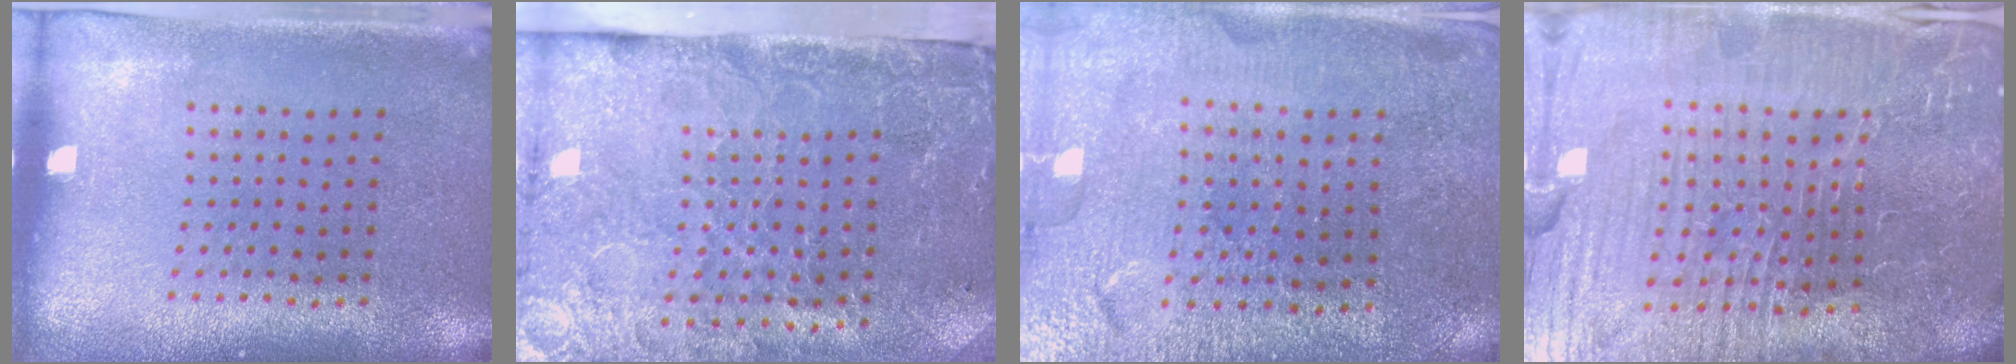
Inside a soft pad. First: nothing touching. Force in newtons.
{"total": 4.7, "press": 3.7, "slide": 3.0}
{"total": 3.1, "press": 3.1, "slide": 0.0}
{"total": 6.8, "press": 6.2, "slide": 2.7}